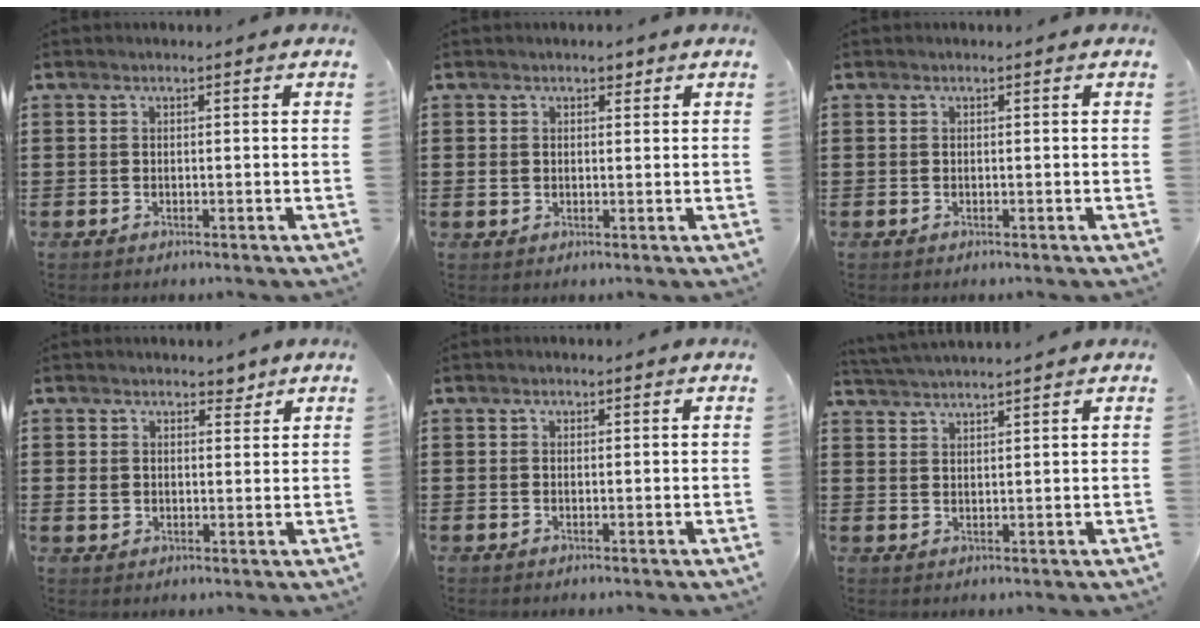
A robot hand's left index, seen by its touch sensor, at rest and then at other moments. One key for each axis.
{"total": 2.2, "fx": 0.7, "fy": 1.9, "fz": 0.8, "tx": -0.015, "ty": 0.005, "tz": 0.009}
{"total": 0.0}
{"total": 3.5, "fx": 2.0, "fy": 2.6, "fz": 1.2, "tx": -0.027, "ty": 0.009, "tz": 0.033}
{"total": 0.6, "fx": 0.1, "fy": 0.5, "fz": 0.2, "tx": -0.006, "ty": 0.003, "tz": 0.002}
{"total": 2.6, "fx": 2.5, "fy": -0.5, "fz": 0.0, "tx": -0.008, "ty": -0.008, "tz": 0.047}